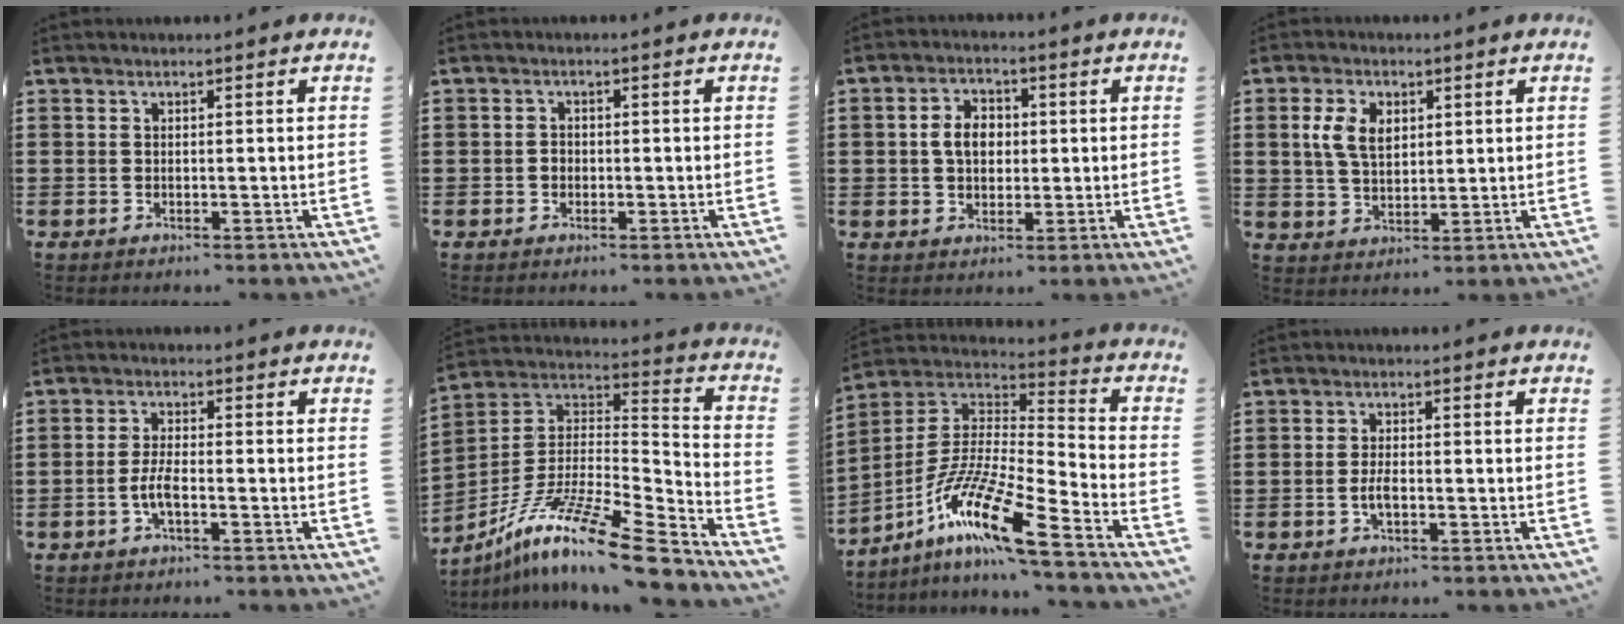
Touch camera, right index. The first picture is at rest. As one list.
[{"total": 1.2, "force": [-0.4, 0.9, 0.5], "torque": [-0.014, 0.001, -0.007]}, {"total": 5.0, "force": [0.3, 3.7, 3.4], "torque": [-0.082, 0.012, -0.001]}, {"total": 5.8, "force": [1.6, 3.7, 4.1], "torque": [-0.100, 0.011, 0.025]}, {"total": 3.6, "force": [-1.3, 1.1, 3.2], "torque": [-0.079, -0.003, -0.031]}, {"total": 15.0, "force": [-10.7, 2.0, 10.4], "torque": [-0.195, 0.021, -0.198]}, {"total": 14.4, "force": [-9.7, 1.7, 10.5], "torque": [-0.217, 0.000, -0.189]}, {"total": 2.8, "force": [-0.7, 1.0, 2.5], "torque": [-0.054, -0.001, -0.016]}]